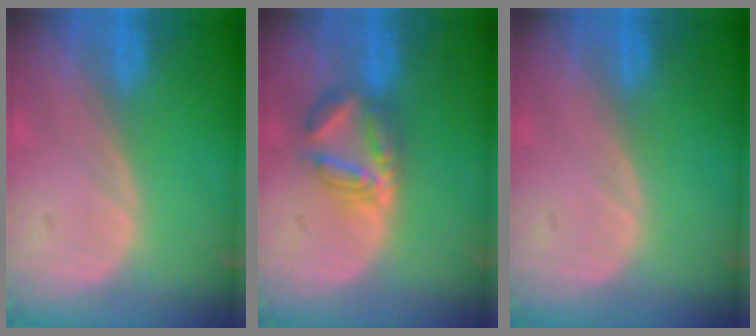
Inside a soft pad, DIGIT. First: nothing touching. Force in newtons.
{"total": 5.7, "press": 5.6, "slide": 1.3}
{"total": 0.0}